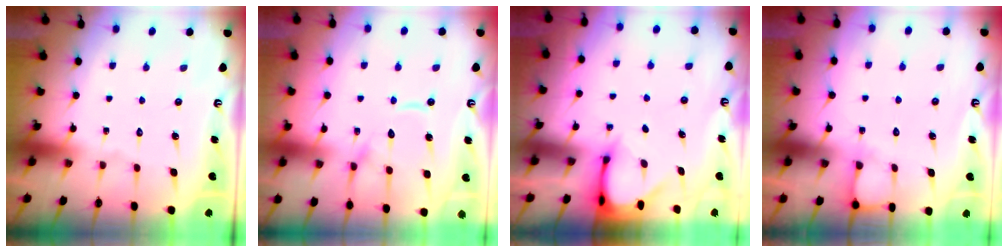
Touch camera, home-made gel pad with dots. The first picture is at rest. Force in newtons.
{"total": 12.0, "press": 11.9, "slide": 1.2}
{"total": 3.2, "press": 3.2, "slide": 0.3}
{"total": 4.4, "press": 4.3, "slide": 0.5}